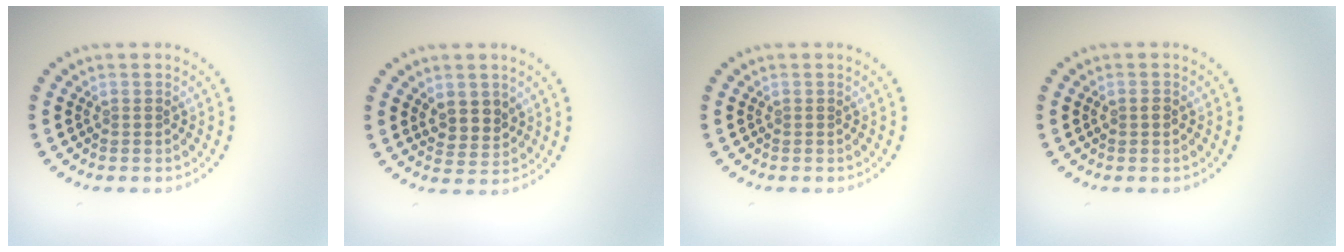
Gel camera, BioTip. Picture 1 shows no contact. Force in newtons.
{"total": 2.6, "press": 2.3, "slide": 1.1}
{"total": 0.0}
{"total": 1.1, "press": 1.1, "slide": 0.0}